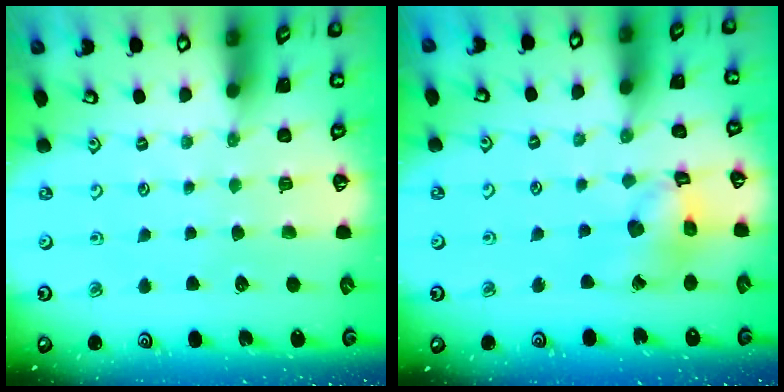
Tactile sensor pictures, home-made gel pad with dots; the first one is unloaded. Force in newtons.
{"total": 12.1, "press": 12.0, "slide": 1.4}